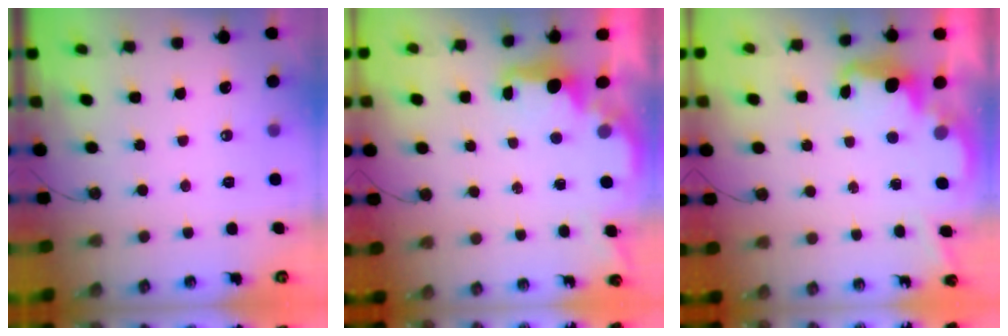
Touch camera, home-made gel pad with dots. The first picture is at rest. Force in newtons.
{"total": 2.2, "press": 2.1, "slide": 0.8}
{"total": 2.4, "press": 2.4, "slide": 0.6}